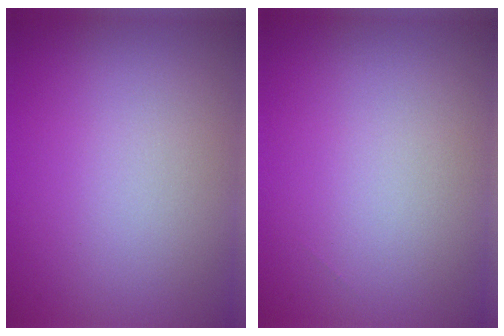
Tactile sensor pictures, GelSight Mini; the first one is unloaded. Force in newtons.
{"total": 0.0}